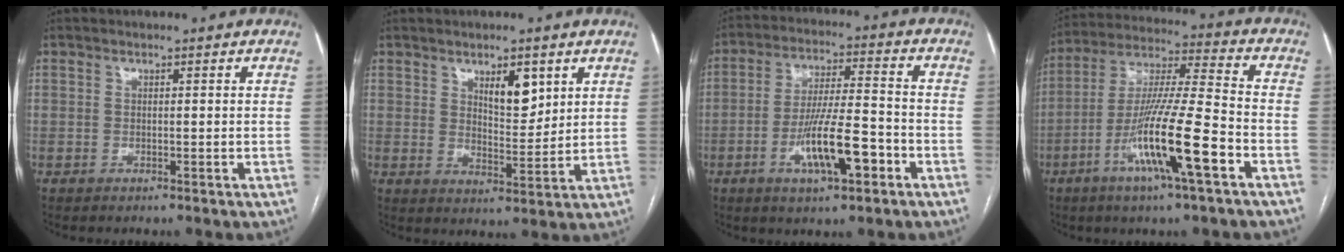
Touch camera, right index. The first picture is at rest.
{"total": 5.9, "force": [3.1, 2.3, 4.5], "torque": [-0.072, -0.005, 0.053]}
{"total": 11.3, "force": [-4.6, 2.2, 10.1], "torque": [-0.186, 0.001, -0.078]}
{"total": 15.7, "force": [-6.5, 0.2, 14.3], "torque": [-0.276, -0.009, -0.119]}